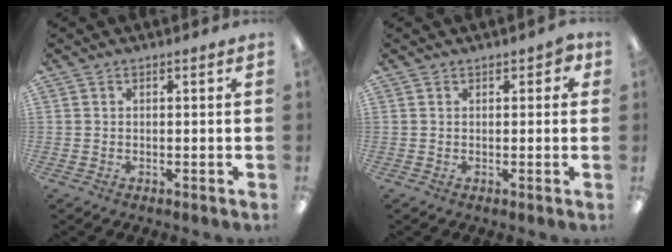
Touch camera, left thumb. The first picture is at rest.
{"total": 2.7, "force": [1.2, 1.6, 1.8], "torque": [-0.020, 0.000, 0.019]}